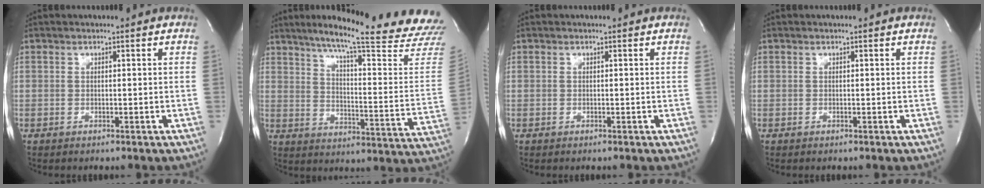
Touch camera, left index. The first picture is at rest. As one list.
[{"total": 25.0, "force": [21.8, -0.6, 12.2], "torque": [-0.180, -0.092, 0.277]}, {"total": 0.0}, {"total": 0.0}]